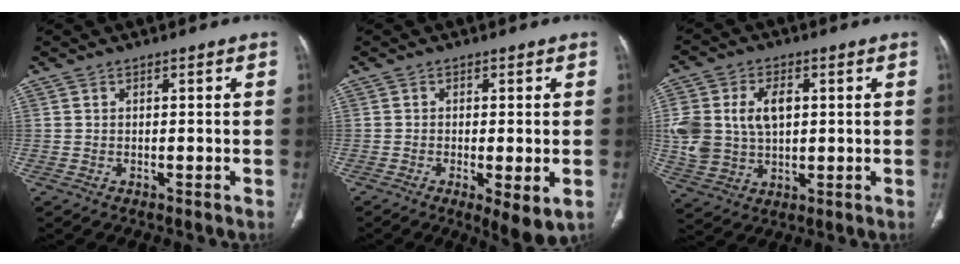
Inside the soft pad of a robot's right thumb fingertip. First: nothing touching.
{"total": 6.4, "force": [-2.0, 1.7, 5.8], "torque": [-0.091, -0.016, -0.030]}
{"total": 12.6, "force": [2.0, 8.6, 9.0], "torque": [-0.181, 0.004, 0.048]}